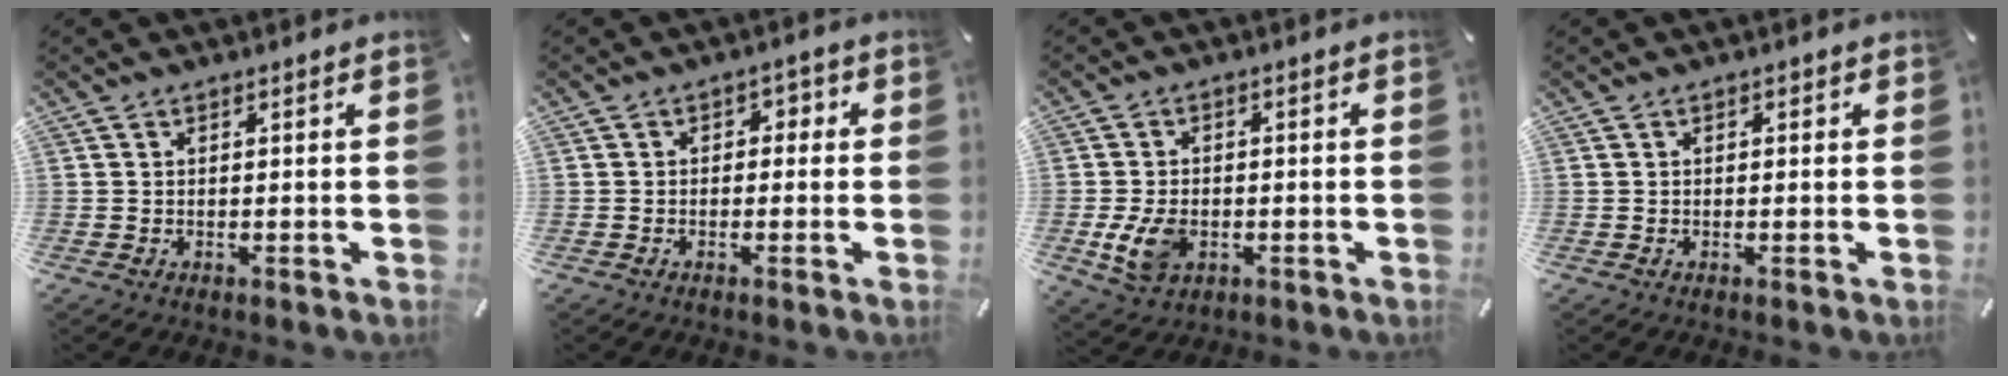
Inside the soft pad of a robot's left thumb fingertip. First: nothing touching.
{"total": 2.1, "force": [-1.2, 1.5, 0.8], "torque": [-0.017, 0.014, -0.028]}
{"total": 7.8, "force": [-2.0, 5.5, 5.2], "torque": [-0.113, 0.001, -0.036]}
{"total": 0.7, "force": [-0.1, 0.5, 0.4], "torque": [-0.007, 0.004, -0.002]}